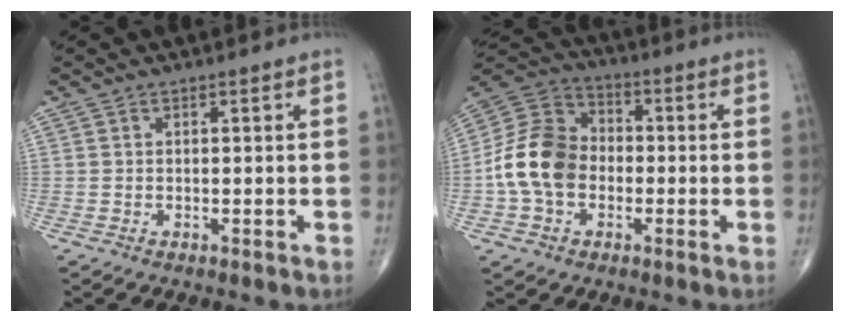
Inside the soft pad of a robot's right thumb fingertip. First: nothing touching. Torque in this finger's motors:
{"motor_torque": [1.57, 2.40, 1.35, -0.42, 0.15]}